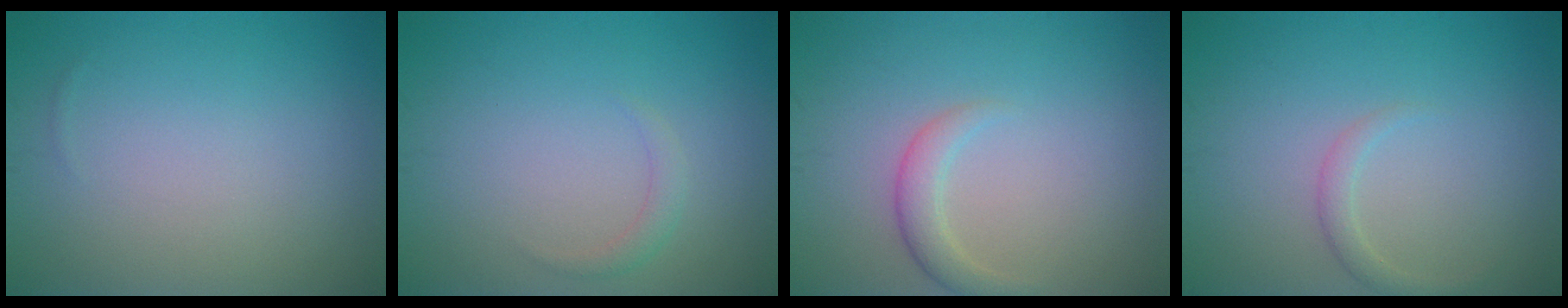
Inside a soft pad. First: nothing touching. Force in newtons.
{"total": 1.0, "press": 1.0, "slide": 0.1}
{"total": 2.0, "press": 2.0, "slide": 0.1}
{"total": 1.4, "press": 1.4, "slide": 0.1}